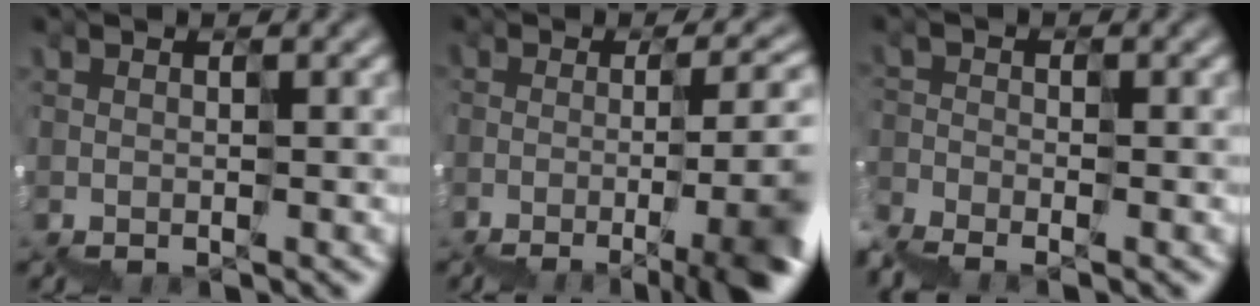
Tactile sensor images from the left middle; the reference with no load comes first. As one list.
[{"total": 8.2, "force": [-3.0, 2.7, 7.2], "torque": [-0.104, 0.007, -0.042]}, {"total": 3.6, "force": [-3.5, 0.3, 0.8], "torque": [-0.039, -0.004, -0.075]}]